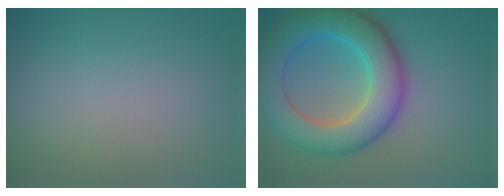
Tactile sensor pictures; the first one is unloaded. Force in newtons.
{"total": 9.1, "press": 9.1, "slide": 0.2}